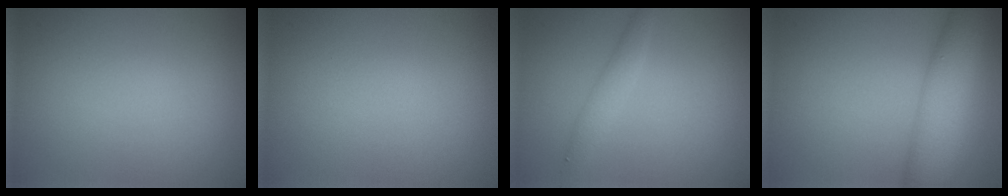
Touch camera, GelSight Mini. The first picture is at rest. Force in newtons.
{"total": 0.0}
{"total": 1.6, "press": 1.6, "slide": 0.0}
{"total": 6.4, "press": 6.4, "slide": 0.3}